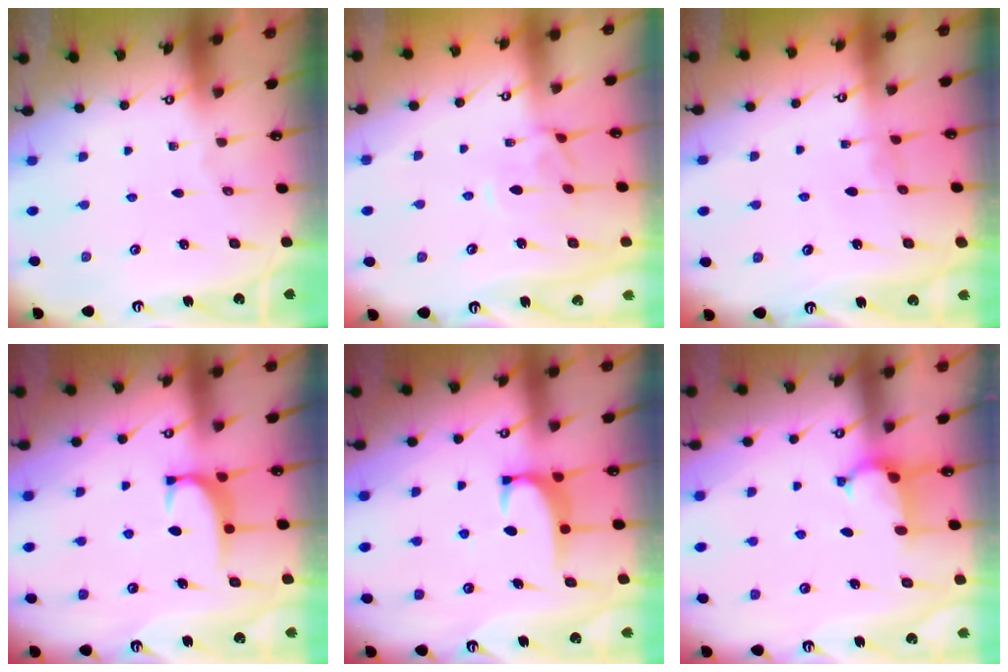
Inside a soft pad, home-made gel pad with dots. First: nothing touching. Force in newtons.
{"total": 0.7, "press": 0.3, "slide": 0.6}
{"total": 1.9, "press": 1.9, "slide": 0.3}
{"total": 1.8, "press": 1.7, "slide": 0.5}
{"total": 2.0, "press": 2.0, "slide": 0.6}
{"total": 1.7, "press": 1.6, "slide": 0.5}